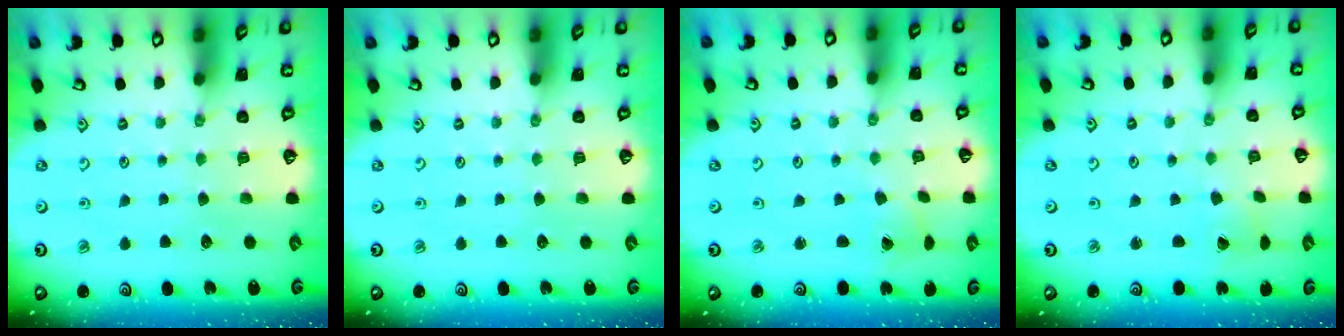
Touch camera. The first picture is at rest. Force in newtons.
{"total": 0.0}
{"total": 1.2, "press": 1.2, "slide": 0.1}
{"total": 1.7, "press": 1.7, "slide": 0.1}